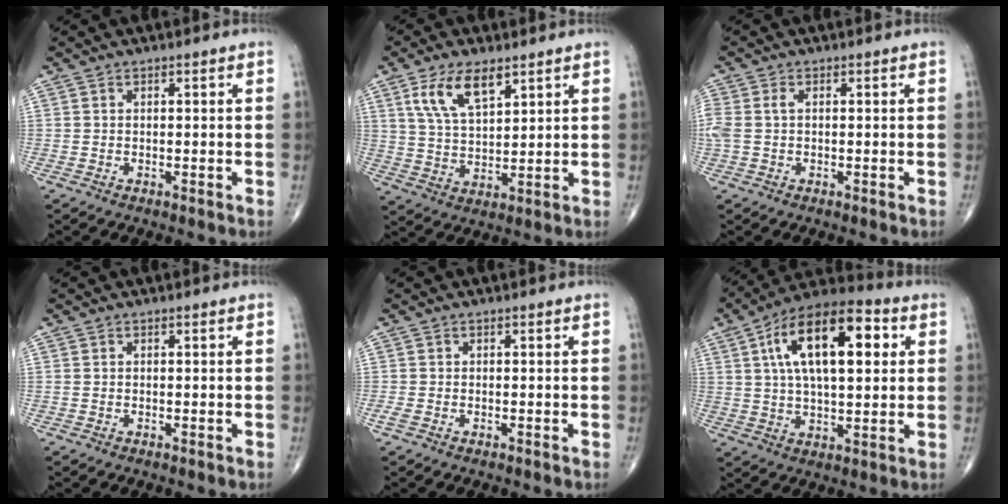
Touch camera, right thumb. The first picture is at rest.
{"total": 9.6, "force": [5.2, 4.3, 6.8], "torque": [-0.119, -0.021, 0.105]}
{"total": 4.0, "force": [0.3, 2.5, 3.1], "torque": [-0.101, 0.015, 0.008]}
{"total": 0.0}
{"total": 1.1, "force": [-0.5, 0.6, 0.8], "torque": [-0.030, -0.001, -0.010]}
{"total": 19.3, "force": [5.3, 8.7, 16.4], "torque": [-0.254, 0.013, 0.076]}